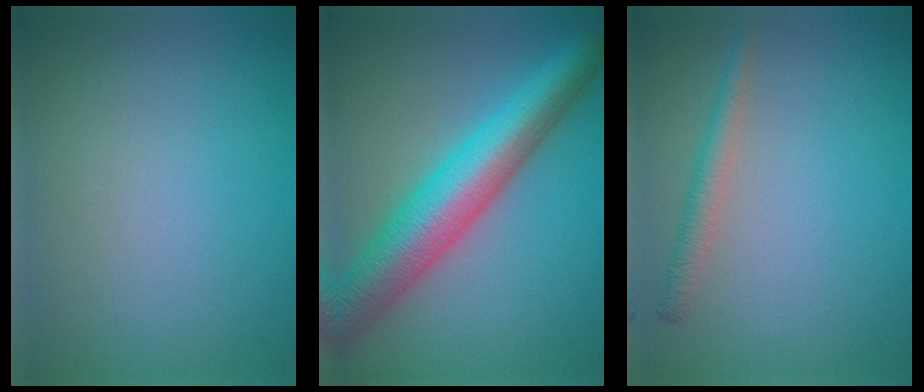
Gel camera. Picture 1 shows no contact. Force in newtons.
{"total": 8.6, "press": 8.6, "slide": 0.1}
{"total": 1.8, "press": 1.8, "slide": 0.1}